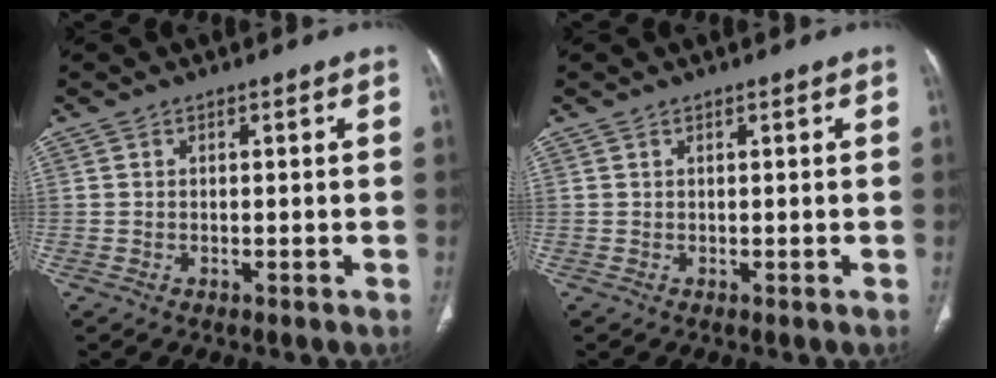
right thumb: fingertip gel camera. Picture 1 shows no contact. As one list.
[{"total": 0.0}]